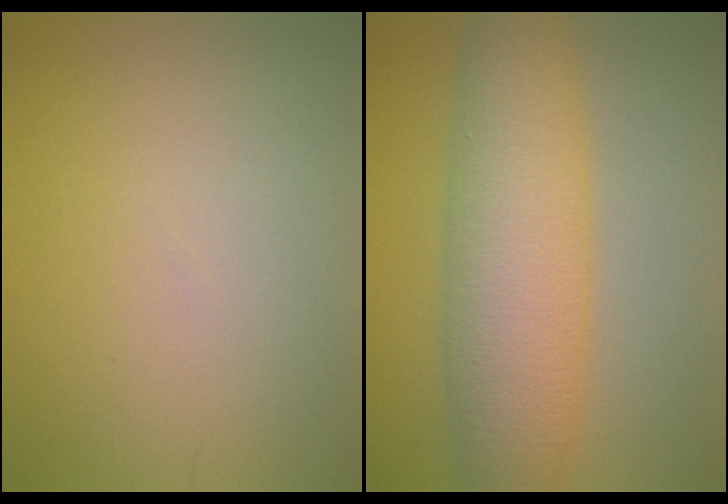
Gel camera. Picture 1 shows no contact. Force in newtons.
{"total": 8.5, "press": 8.5, "slide": 0.2}